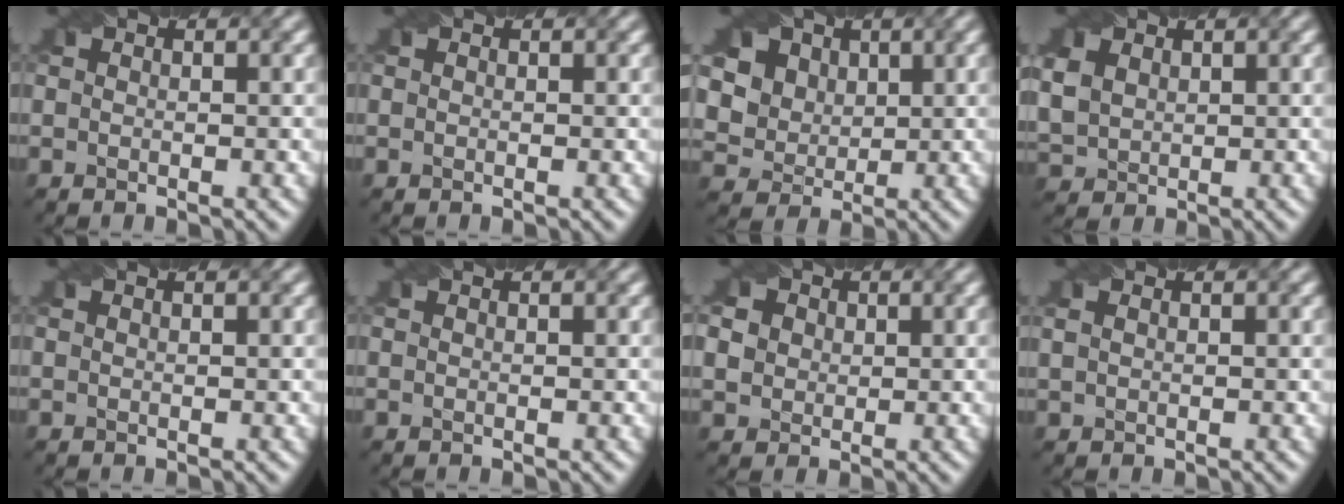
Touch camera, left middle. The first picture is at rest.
{"total": 0.0}
{"total": 7.6, "force": [3.0, 6.1, 3.4], "torque": [-0.074, 0.013, 0.045]}
{"total": 3.8, "force": [1.4, 2.8, 2.0], "torque": [-0.065, 0.007, 0.032]}
{"total": 1.6, "force": [0.9, 0.7, 1.0], "torque": [-0.004, -0.001, -0.004]}
{"total": 1.0, "force": [0.6, 0.4, 0.7], "torque": [-0.006, -0.003, 0.001]}
{"total": 5.3, "force": [2.2, 4.2, 2.4], "torque": [-0.059, 0.021, 0.025]}
{"total": 1.7, "force": [1.0, 0.8, 1.0], "torque": [-0.017, 0.001, 0.010]}